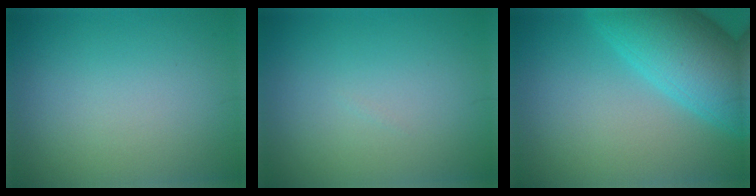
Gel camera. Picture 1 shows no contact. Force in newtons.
{"total": 0.0}
{"total": 8.6, "press": 8.6, "slide": 0.3}